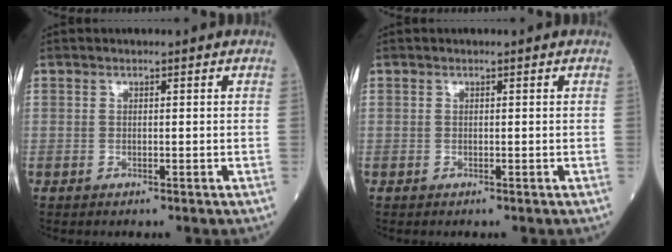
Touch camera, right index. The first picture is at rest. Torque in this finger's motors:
{"motor_torque": [0.00, 0.00, 0.00, 0.00]}